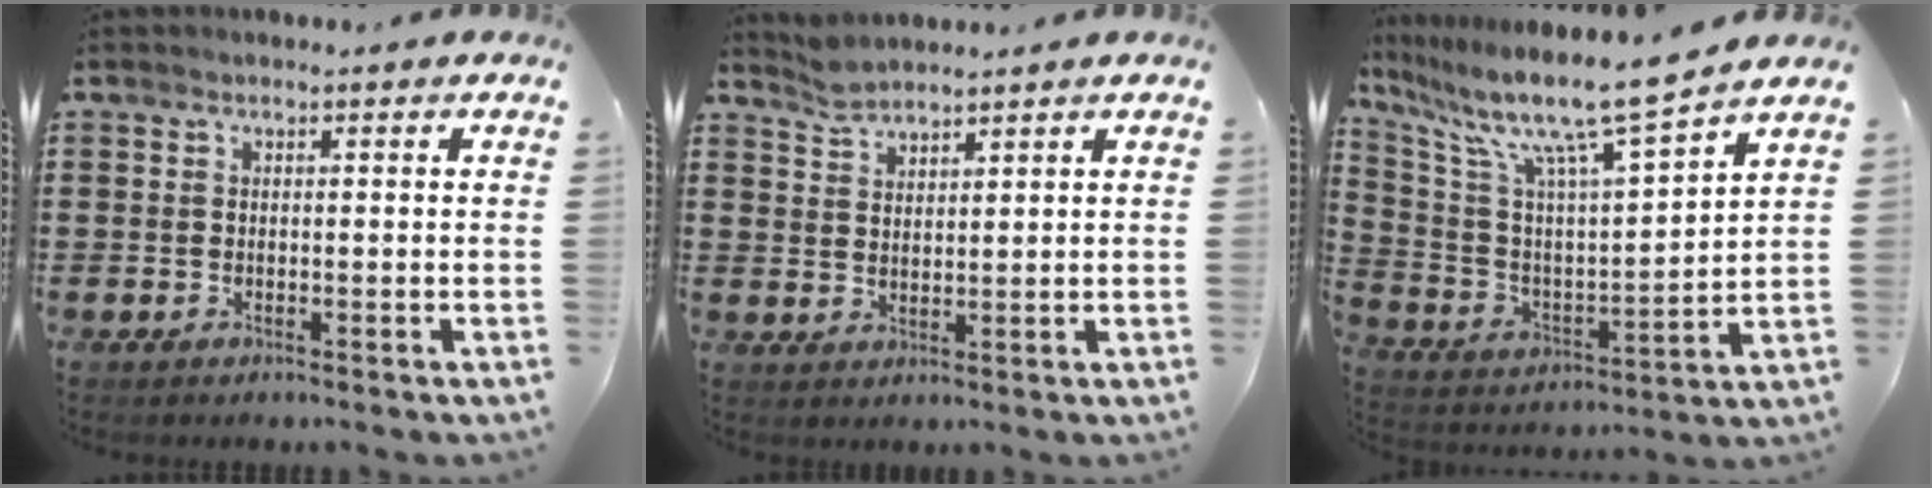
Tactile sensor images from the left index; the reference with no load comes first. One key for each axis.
{"total": 2.6, "fx": 2.6, "fy": 0.2, "fz": 0.2, "tx": -0.012, "ty": -0.001, "tz": 0.050}
{"total": 11.6, "fx": 9.0, "fy": 0.6, "fz": 7.4, "tx": -0.169, "ty": -0.061, "tz": 0.142}